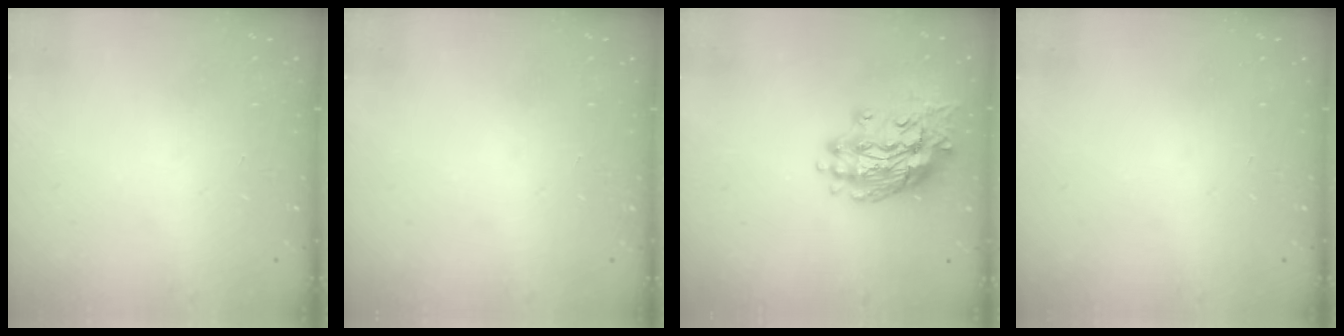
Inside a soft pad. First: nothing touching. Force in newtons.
{"total": 0.0}
{"total": 15.0, "press": 14.9, "slide": 1.4}
{"total": 0.0}